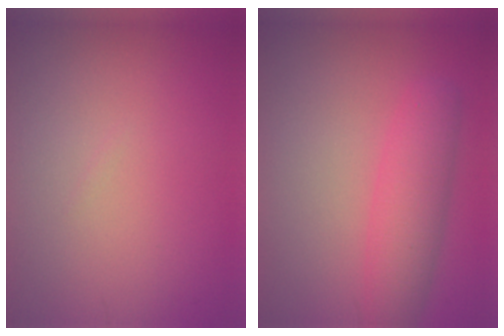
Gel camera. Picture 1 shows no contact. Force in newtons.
{"total": 3.9, "press": 3.9, "slide": 0.1}